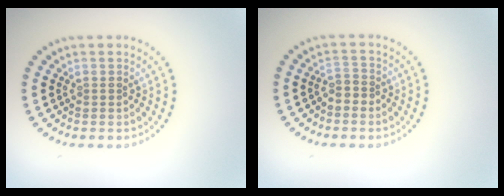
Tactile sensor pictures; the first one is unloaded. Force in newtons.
{"total": 1.5, "press": 1.2, "slide": 0.8}